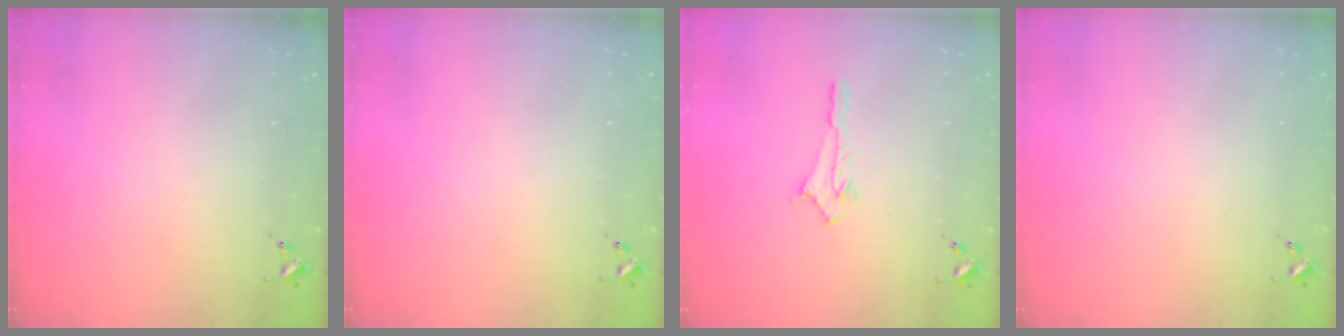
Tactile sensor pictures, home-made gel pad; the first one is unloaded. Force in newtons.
{"total": 0.0}
{"total": 2.8, "press": 2.8, "slide": 0.2}
{"total": 0.0}